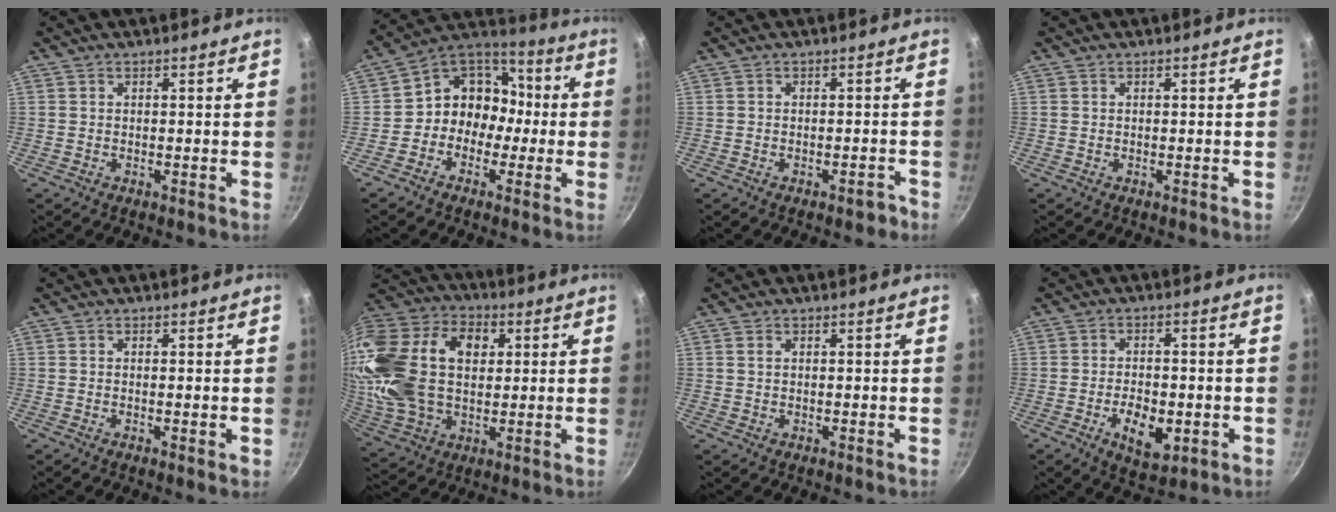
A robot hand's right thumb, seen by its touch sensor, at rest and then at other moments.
{"total": 11.8, "force": [-1.9, 10.2, 5.6], "torque": [-0.031, 0.057, -0.054]}
{"total": 1.7, "force": [-1.4, 0.7, 0.6], "torque": [-0.001, 0.020, -0.010]}
{"total": 0.0}
{"total": 1.0, "force": [-0.1, 0.0, 0.9], "torque": [-0.016, -0.003, -0.002]}
{"total": 26.2, "force": [4.4, 17.4, 19.0], "torque": [-0.367, 0.017, 0.077]}
{"total": 0.9, "force": [0.3, 0.6, 0.5], "torque": [-0.010, 0.002, 0.005]}
{"total": 8.5, "force": [-2.6, 4.6, 6.7], "torque": [-0.090, 0.004, -0.032]}